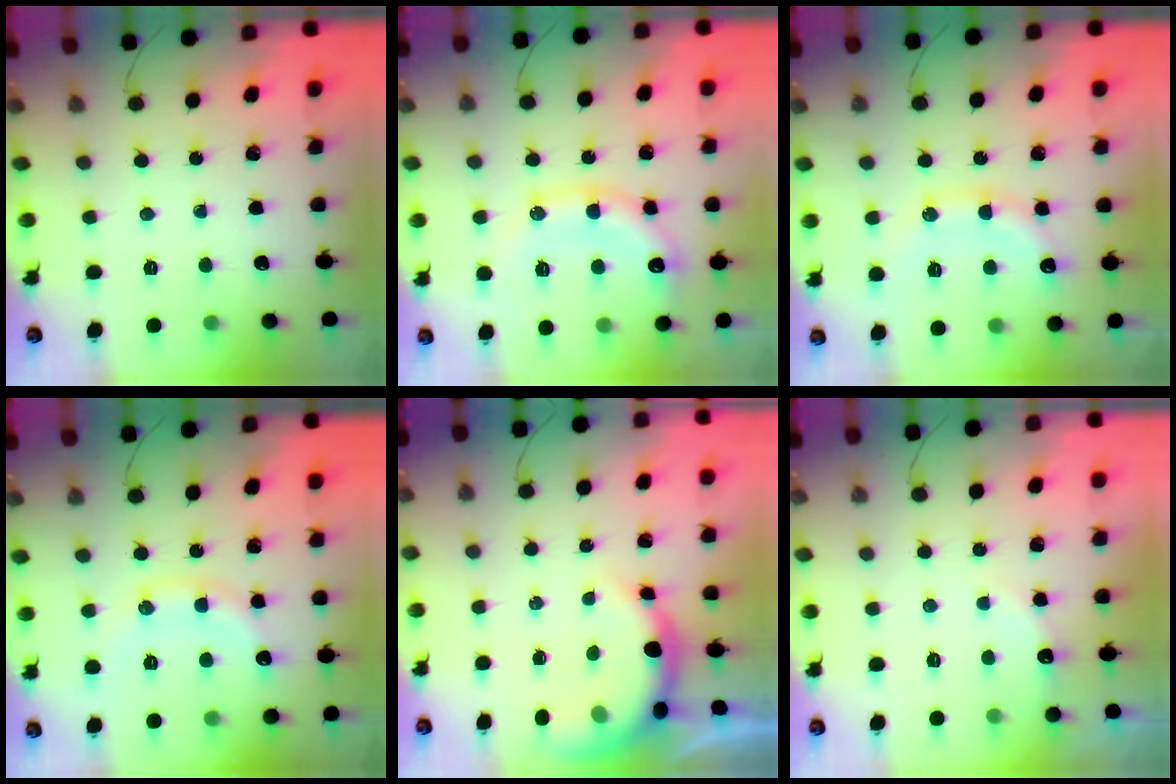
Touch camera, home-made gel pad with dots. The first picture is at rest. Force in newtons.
{"total": 14.3, "press": 14.3, "slide": 1.3}
{"total": 14.1, "press": 14.0, "slide": 1.2}
{"total": 13.4, "press": 13.3, "slide": 0.6}
{"total": 7.9, "press": 7.7, "slide": 1.4}
{"total": 6.1, "press": 6.0, "slide": 1.3}